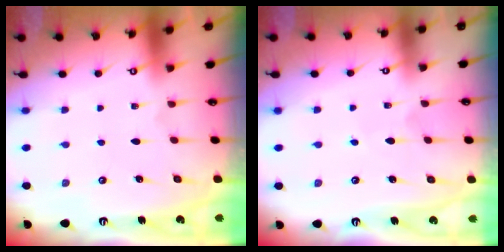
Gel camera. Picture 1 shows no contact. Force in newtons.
{"total": 3.4, "press": 3.4, "slide": 0.4}